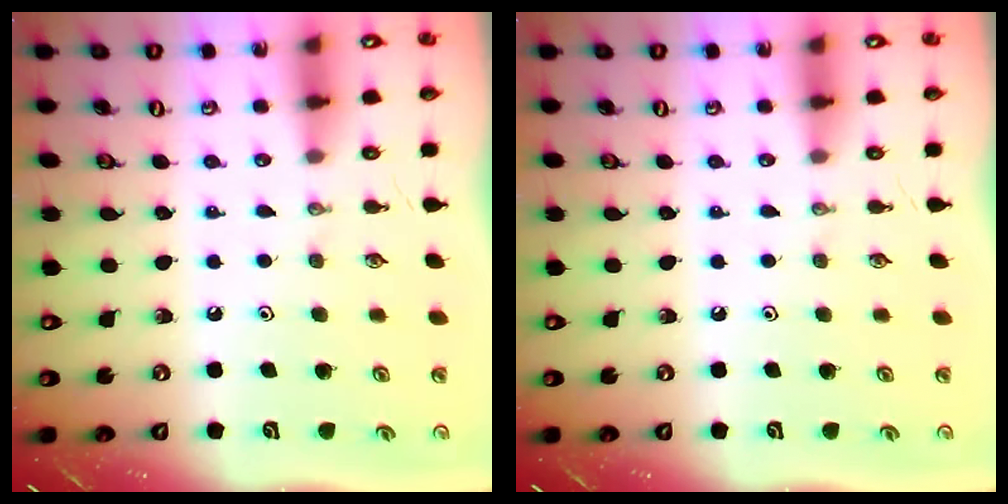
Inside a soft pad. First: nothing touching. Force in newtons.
{"total": 0.0}